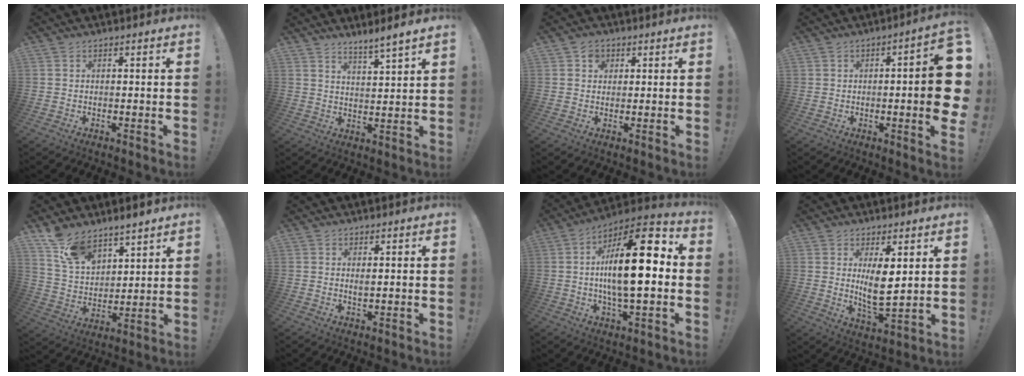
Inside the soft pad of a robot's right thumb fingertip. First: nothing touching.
{"total": 5.2, "force": [4.5, -0.4, 2.5], "torque": [-0.042, -0.034, 0.075]}
{"total": 2.8, "force": [1.1, 2.5, 0.8], "torque": [-0.005, -0.004, 0.017]}
{"total": 10.8, "force": [-0.2, 2.0, 10.6], "torque": [-0.135, -0.006, -0.008]}
{"total": 11.5, "force": [9.8, 5.0, 3.5], "torque": [-0.078, -0.067, 0.188]}
{"total": 1.2, "force": [0.5, 0.5, 0.9], "torque": [-0.018, -0.001, 0.010]}
{"total": 20.4, "force": [1.1, 7.0, 19.2], "torque": [-0.310, -0.001, 0.005]}
{"total": 8.8, "force": [2.4, 3.8, 7.5], "torque": [-0.133, -0.022, 0.047]}